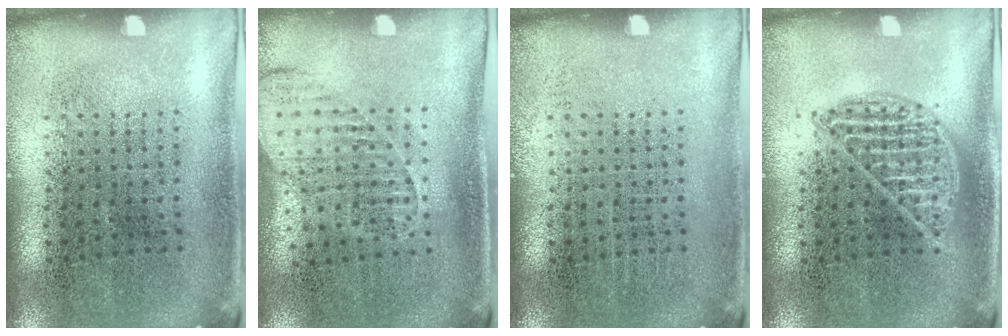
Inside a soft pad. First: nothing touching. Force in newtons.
{"total": 1.4, "press": 1.2, "slide": 0.9}
{"total": 0.0}
{"total": 1.0, "press": 1.0, "slide": 0.1}